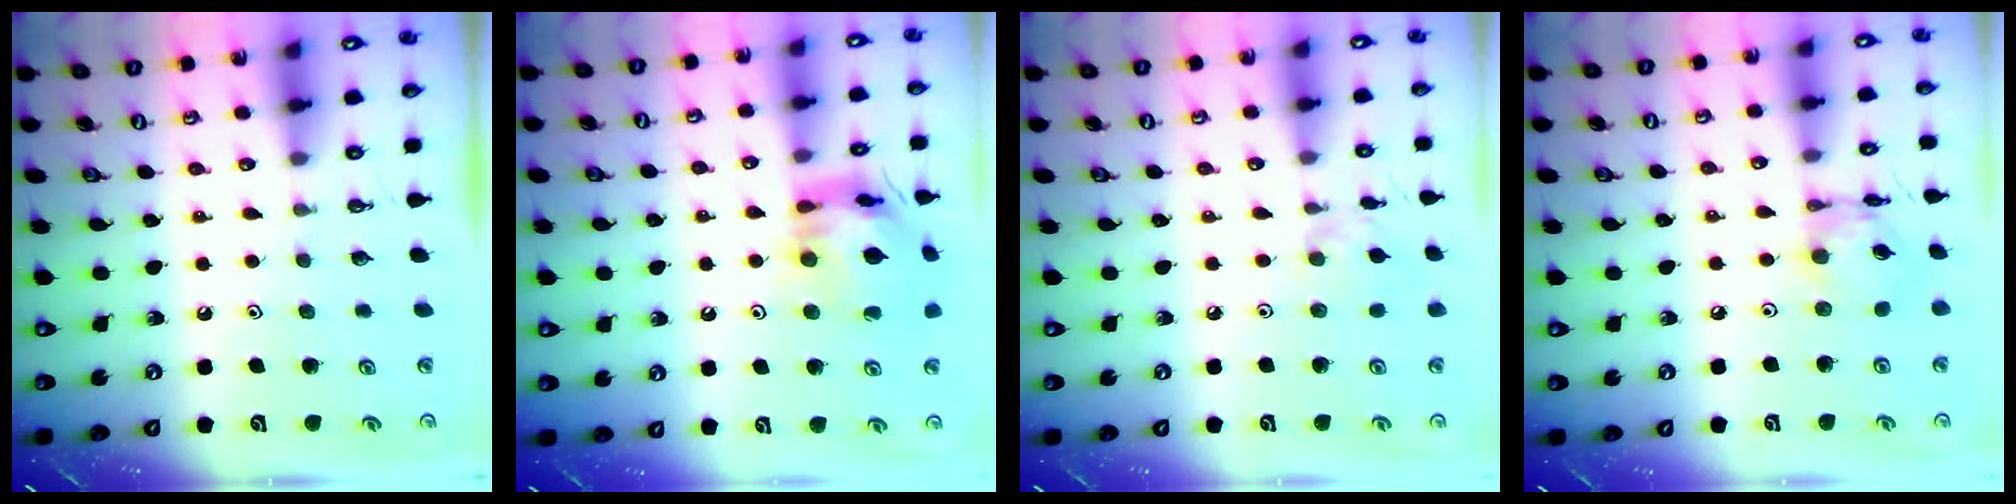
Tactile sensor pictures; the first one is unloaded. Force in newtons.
{"total": 15.1, "press": 15.0, "slide": 1.5}
{"total": 2.0, "press": 1.9, "slide": 0.5}
{"total": 8.8, "press": 8.8, "slide": 0.4}